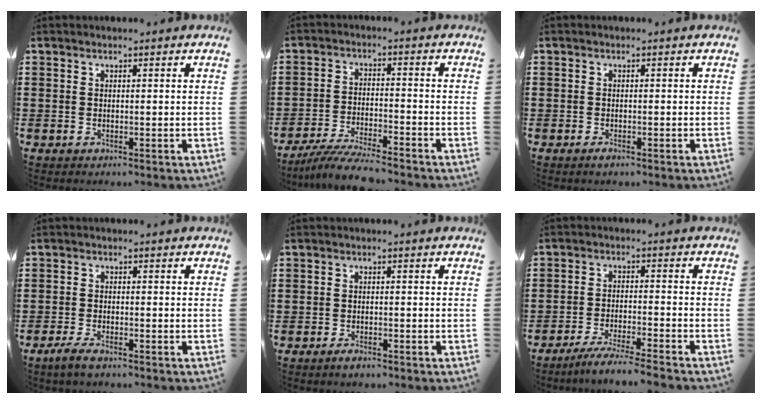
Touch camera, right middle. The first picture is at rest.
{"total": 6.1, "force": [-5.7, 0.1, 2.3], "torque": [-0.057, -0.014, -0.110]}
{"total": 0.7, "force": [-0.6, 0.1, 0.4], "torque": [-0.010, -0.007, -0.009]}
{"total": 2.4, "force": [-1.7, 0.4, 1.6], "torque": [-0.043, -0.003, -0.036]}
{"total": 1.3, "force": [-1.2, 0.3, 0.6], "torque": [-0.015, -0.006, -0.021]}
{"total": 4.6, "force": [-4.2, -0.5, 1.7], "torque": [-0.035, -0.011, -0.081]}